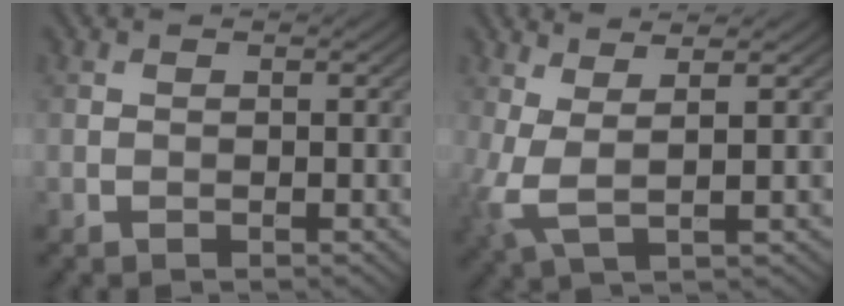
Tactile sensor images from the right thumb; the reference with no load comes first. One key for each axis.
{"total": 4.5, "fx": 0.9, "fy": 1.0, "fz": 4.3, "tx": -0.106, "ty": 0.003, "tz": 0.018}